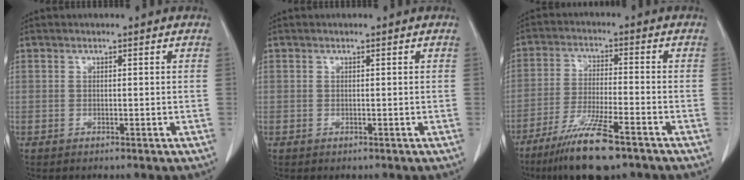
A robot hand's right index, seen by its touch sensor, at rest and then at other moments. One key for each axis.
{"total": 0.0}
{"total": 11.2, "fx": -7.8, "fy": 1.2, "fz": 8.0, "tx": -0.149, "ty": -0.029, "tz": -0.133}